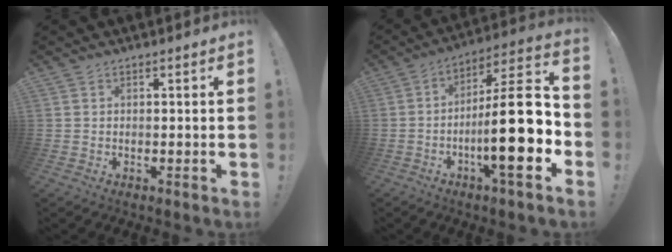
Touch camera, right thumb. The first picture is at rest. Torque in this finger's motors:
{"motor_torque": [2.31, 2.69, 1.48, -1.29, 0.37]}